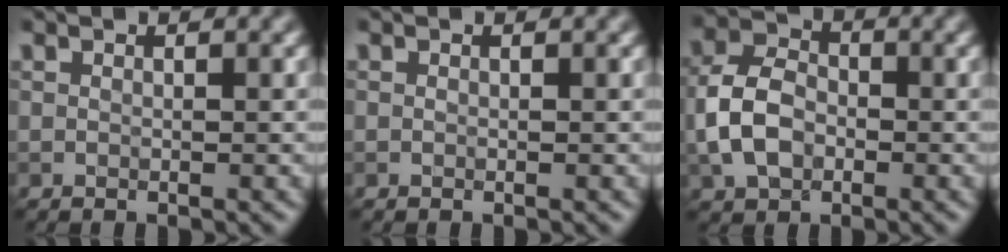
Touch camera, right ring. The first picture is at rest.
{"total": 0.0}
{"total": 5.4, "force": [-1.2, 3.9, 3.5], "torque": [-0.079, 0.005, -0.029]}